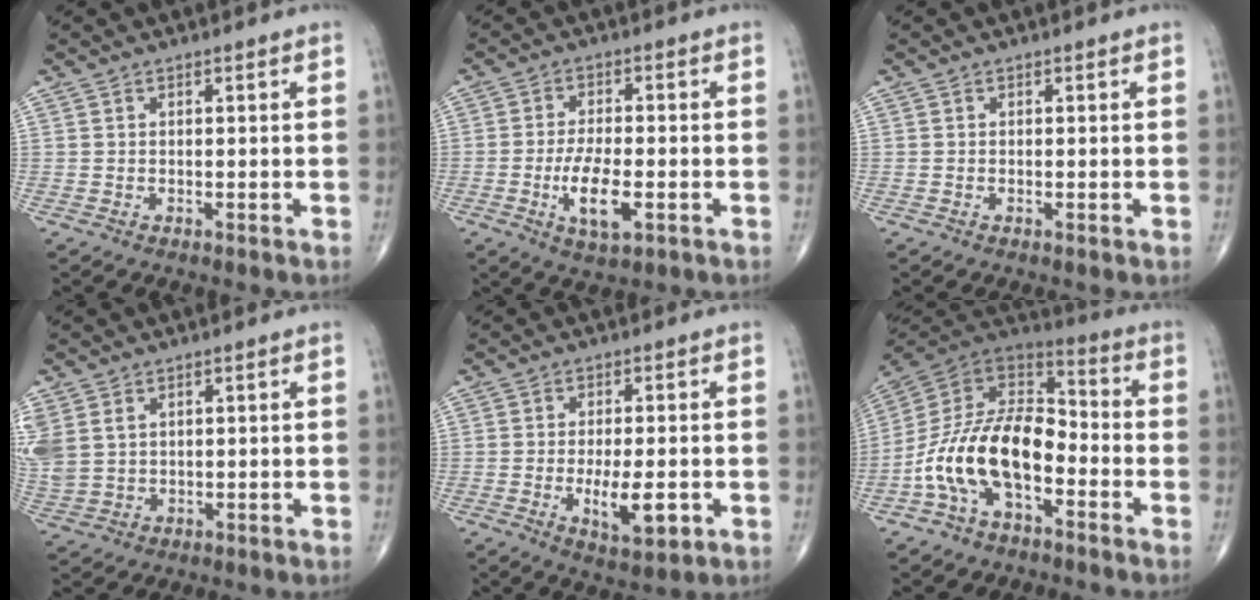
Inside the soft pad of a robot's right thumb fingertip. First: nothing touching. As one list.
[{"total": 8.2, "force": [-2.5, 3.3, 7.1], "torque": [-0.133, 0.001, -0.041]}, {"total": 0.0}, {"total": 8.1, "force": [2.7, 5.8, 4.9], "torque": [-0.134, 0.001, 0.069]}, {"total": 8.0, "force": [-2.0, 3.0, 7.1], "torque": [-0.115, -0.011, -0.026]}, {"total": 17.4, "force": [-5.8, 9.5, 13.3], "torque": [-0.233, 0.066, -0.112]}]